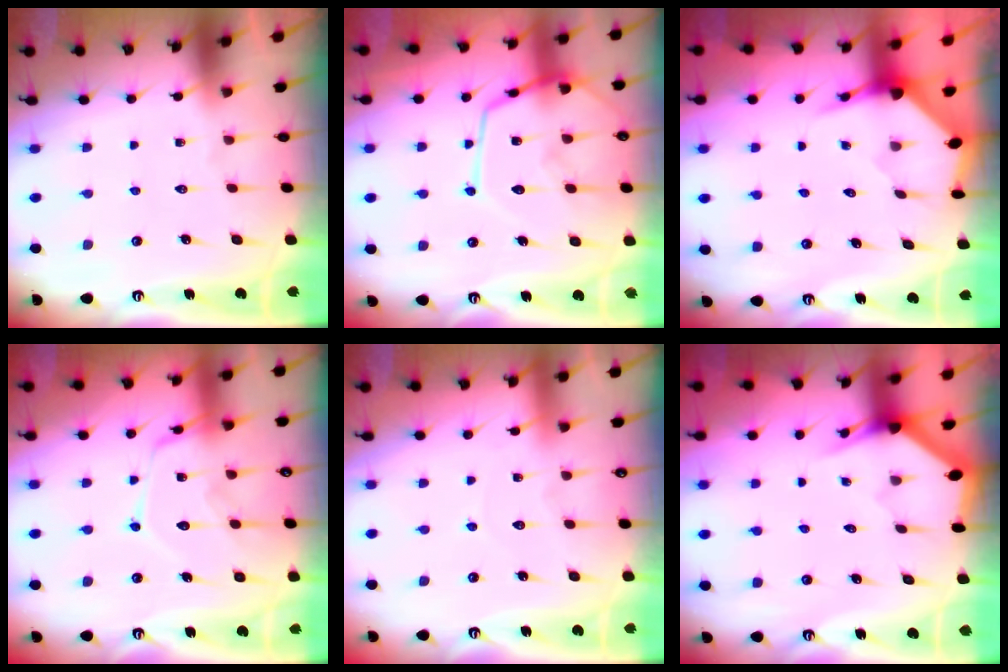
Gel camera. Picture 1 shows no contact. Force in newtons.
{"total": 15.1, "press": 15.1, "slide": 1.3}
{"total": 3.6, "press": 3.6, "slide": 0.4}
{"total": 12.3, "press": 12.3, "slide": 0.7}
{"total": 2.6, "press": 2.6, "slide": 0.2}
{"total": 3.2, "press": 3.2, "slide": 0.1}